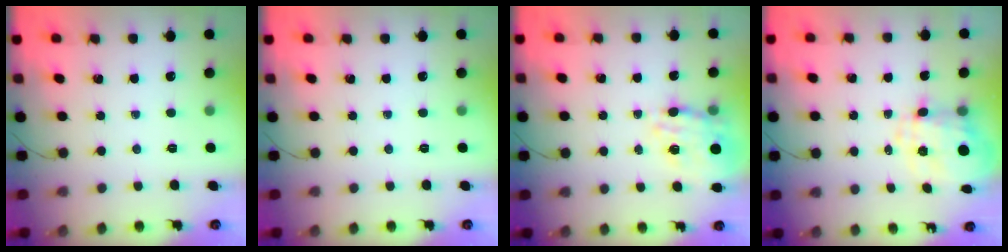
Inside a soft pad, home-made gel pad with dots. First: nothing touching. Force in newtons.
{"total": 0.0}
{"total": 12.5, "press": 12.0, "slide": 3.4}
{"total": 8.7, "press": 8.5, "slide": 1.7}